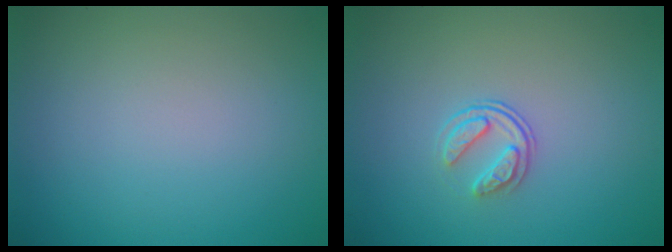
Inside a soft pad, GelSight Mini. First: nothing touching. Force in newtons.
{"total": 1.9, "press": 1.3, "slide": 1.4}